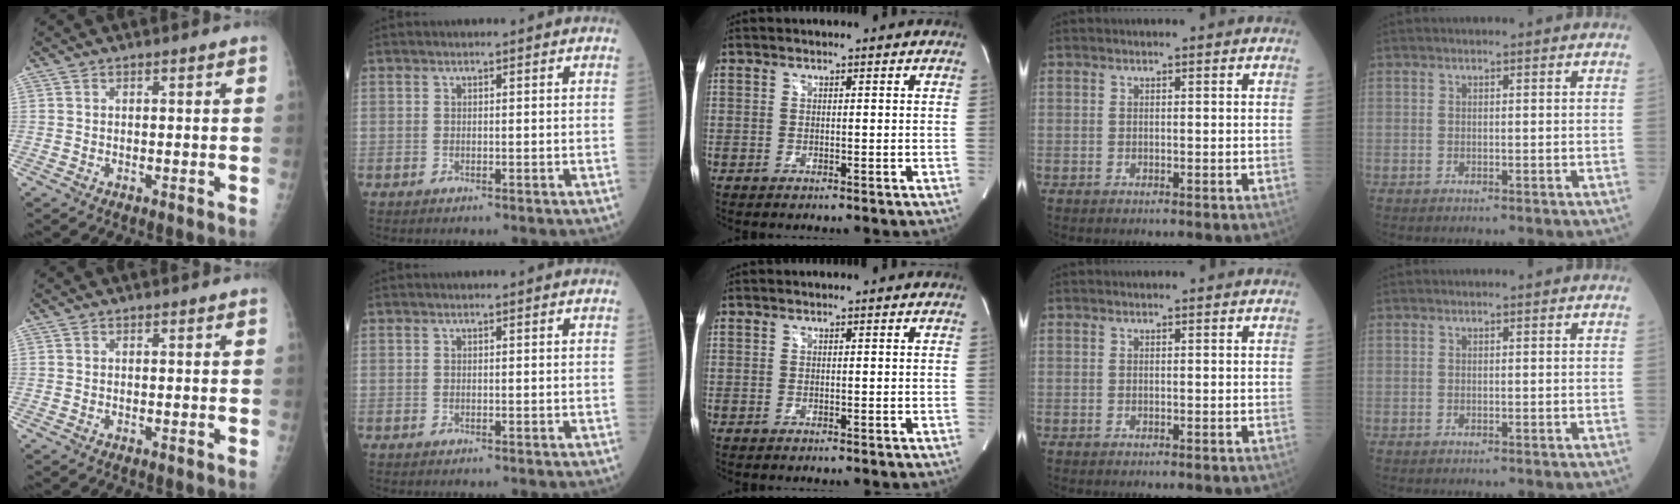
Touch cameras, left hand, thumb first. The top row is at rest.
{}